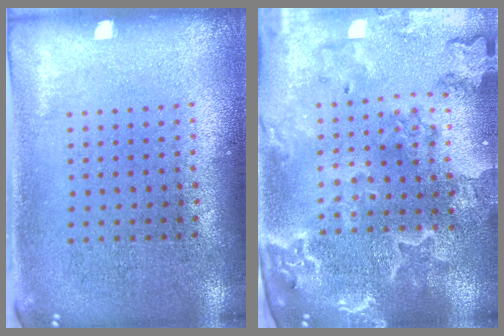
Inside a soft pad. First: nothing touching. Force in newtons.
{"total": 3.6, "press": 3.1, "slide": 1.7}